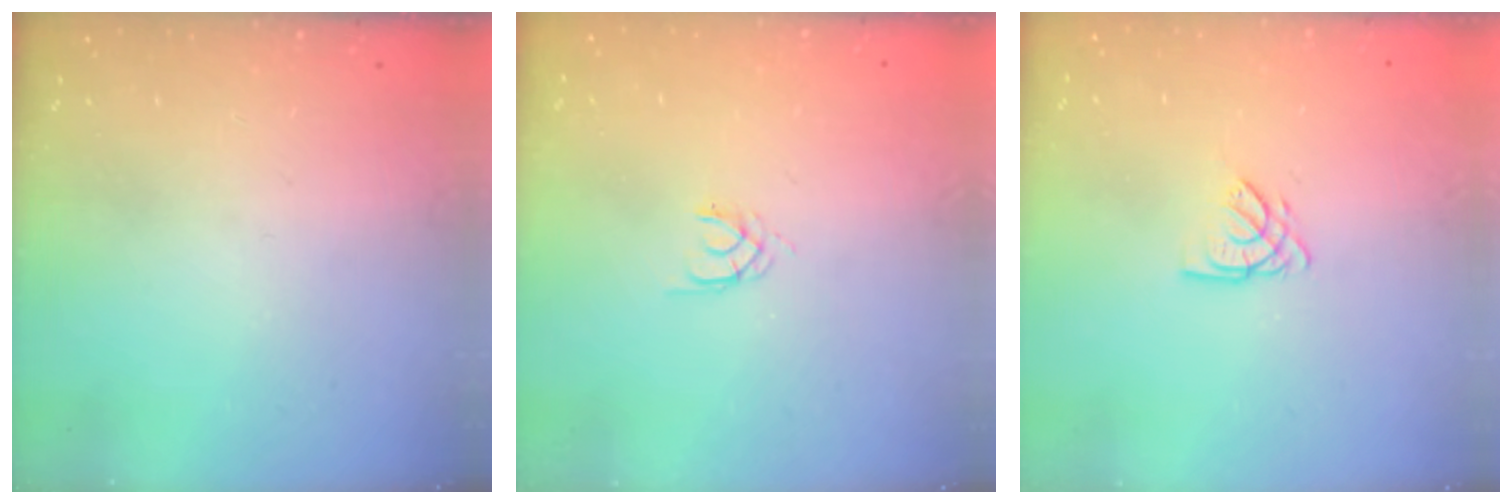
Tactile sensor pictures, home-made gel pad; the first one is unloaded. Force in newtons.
{"total": 1.3, "press": 1.2, "slide": 0.3}
{"total": 2.7, "press": 2.7, "slide": 0.3}